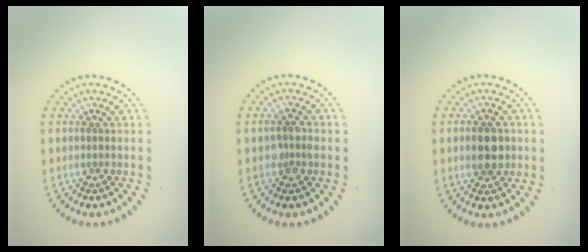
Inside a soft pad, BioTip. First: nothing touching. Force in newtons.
{"total": 1.7, "press": 1.7, "slide": 0.2}
{"total": 3.6, "press": 3.6, "slide": 0.1}